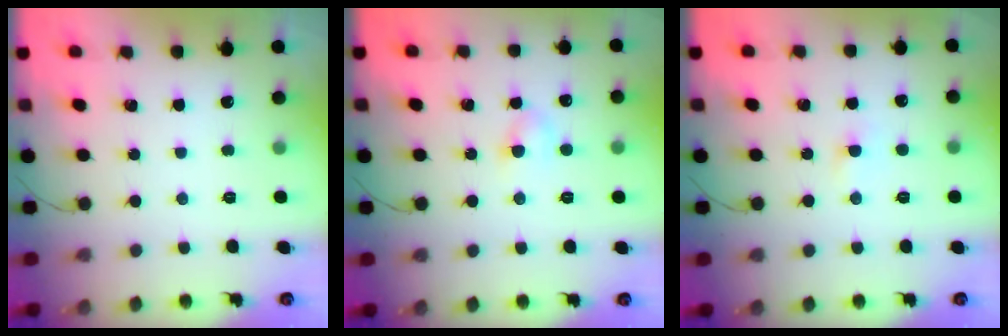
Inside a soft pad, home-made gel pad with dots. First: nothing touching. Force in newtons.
{"total": 3.5, "press": 3.3, "slide": 1.3}
{"total": 1.9, "press": 1.7, "slide": 0.9}